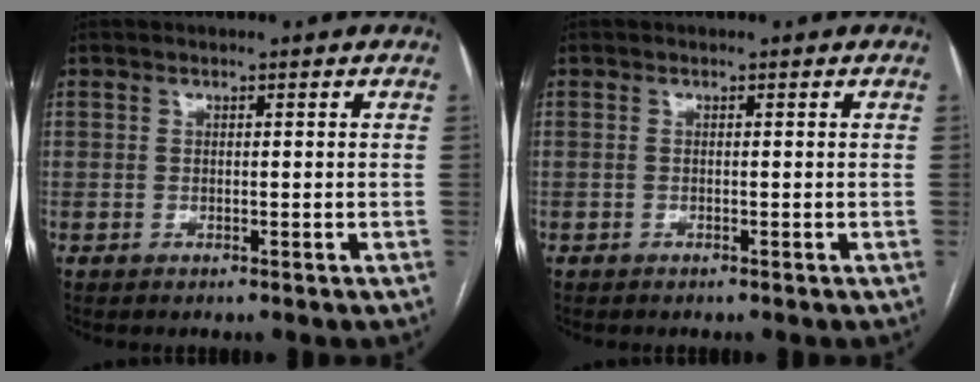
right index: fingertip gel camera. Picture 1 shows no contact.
{"total": 0.0}